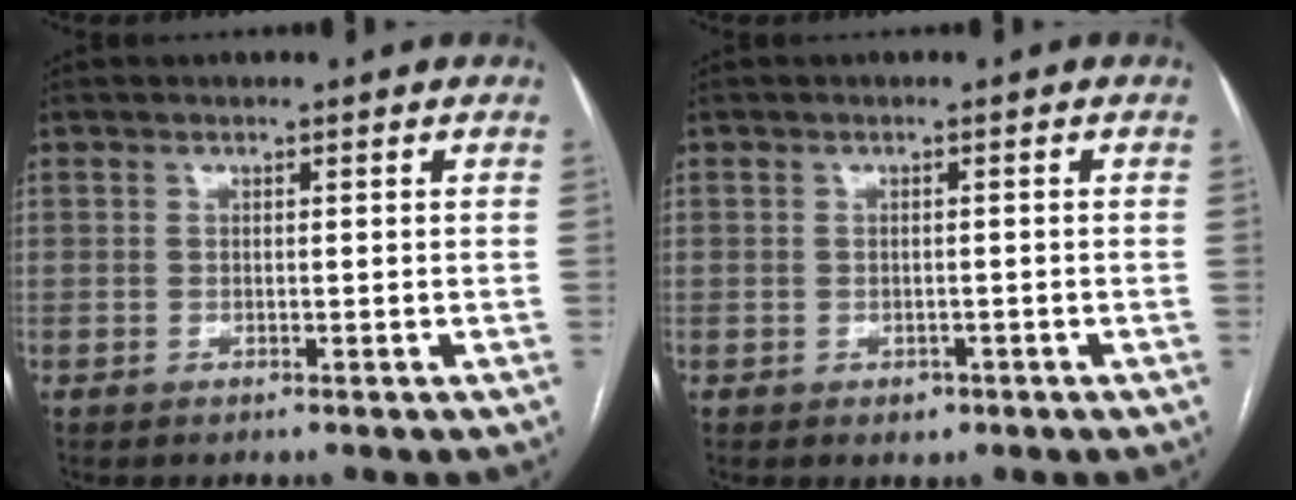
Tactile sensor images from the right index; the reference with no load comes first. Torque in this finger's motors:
{"motor_torque": [-0.14, 0.05, -0.08, -0.04]}